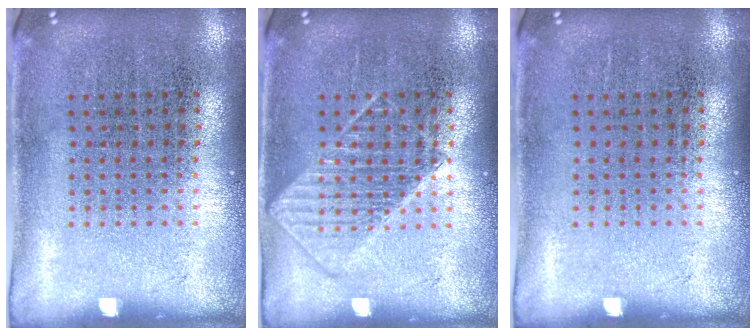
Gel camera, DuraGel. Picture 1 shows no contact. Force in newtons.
{"total": 2.0, "press": 2.0, "slide": 0.5}
{"total": 0.0}